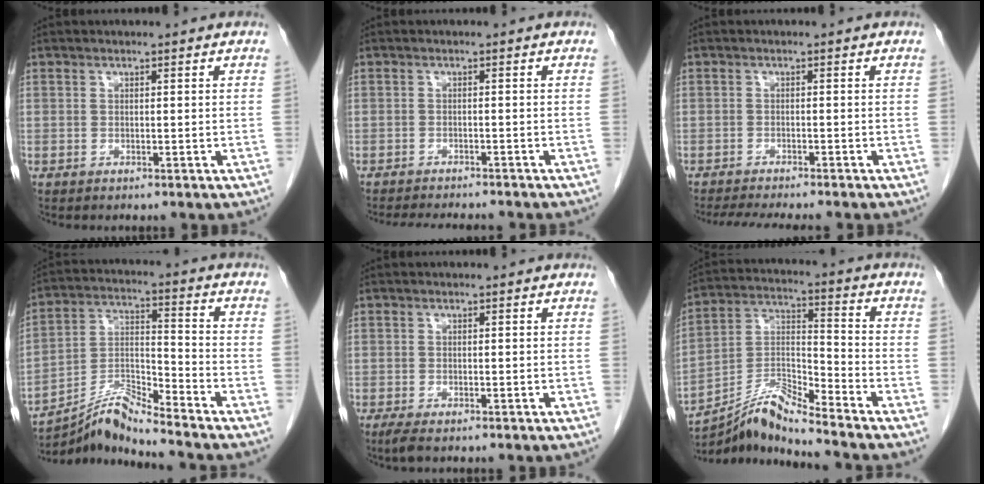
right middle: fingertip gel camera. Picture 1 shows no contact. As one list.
[{"total": 8.5, "force": [-7.9, 1.1, 3.0], "torque": [-0.046, -0.011, -0.105]}, {"total": 8.2, "force": [-7.2, 0.6, 3.8], "torque": [-0.055, -0.016, -0.106]}, {"total": 9.4, "force": [-8.9, -1.9, 2.3], "torque": [-0.054, 0.012, -0.164]}, {"total": 1.6, "force": [-1.1, 0.2, 1.1], "torque": [-0.030, -0.009, -0.022]}, {"total": 10.2, "force": [-9.6, -1.8, 3.2], "torque": [-0.069, 0.016, -0.177]}]